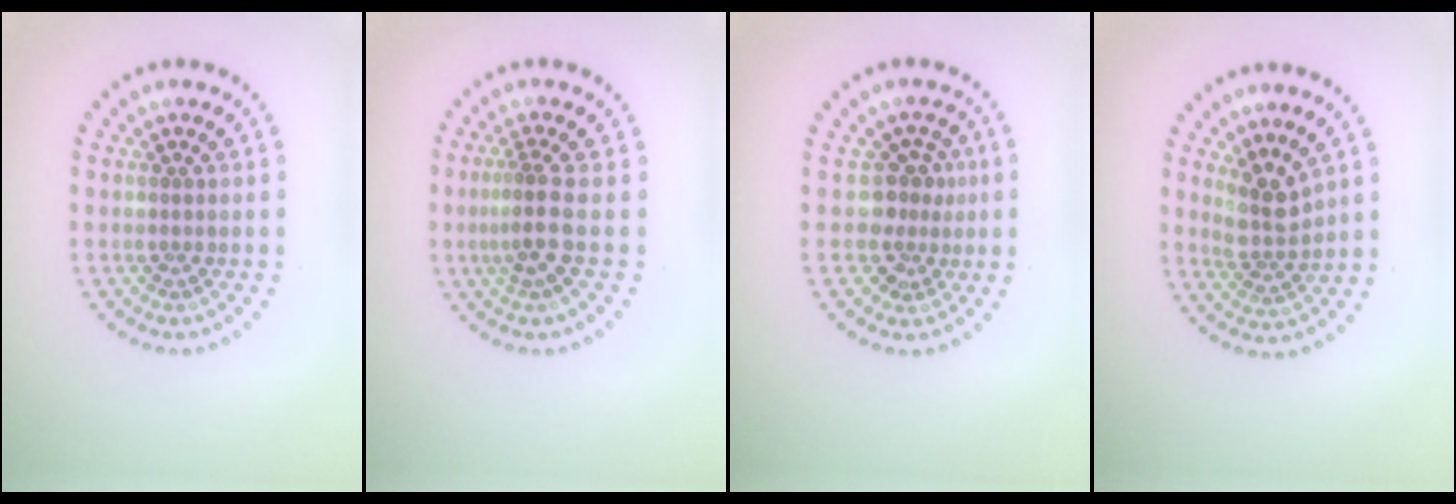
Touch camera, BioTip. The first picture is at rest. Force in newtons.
{"total": 2.7, "press": 1.9, "slide": 1.9}
{"total": 2.6, "press": 2.0, "slide": 1.7}
{"total": 3.0, "press": 2.5, "slide": 1.6}